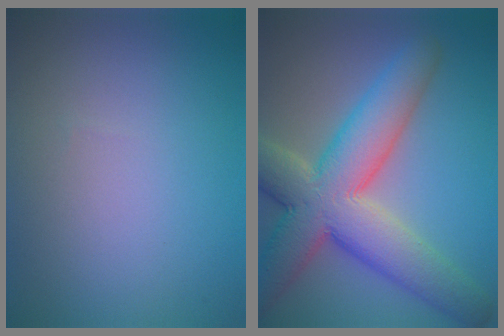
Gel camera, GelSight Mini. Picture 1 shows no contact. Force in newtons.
{"total": 10.9, "press": 10.9, "slide": 0.6}